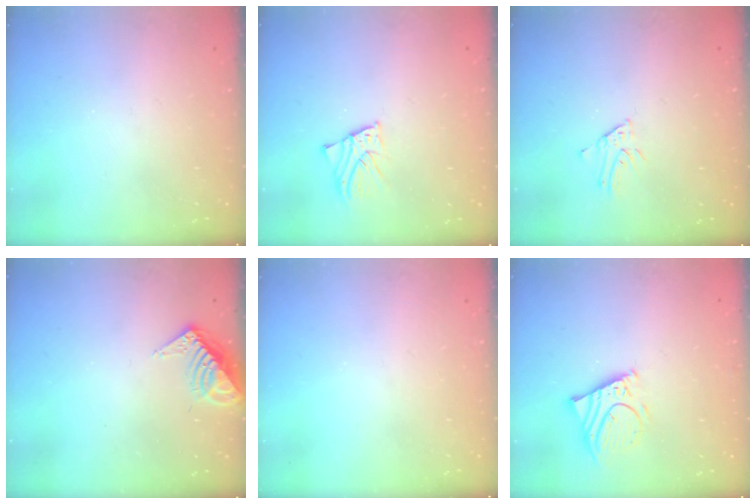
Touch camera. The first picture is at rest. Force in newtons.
{"total": 2.5, "press": 2.5, "slide": 0.1}
{"total": 3.7, "press": 3.7, "slide": 0.3}
{"total": 8.1, "press": 8.0, "slide": 0.9}
{"total": 0.0}
{"total": 9.3, "press": 9.2, "slide": 1.4}